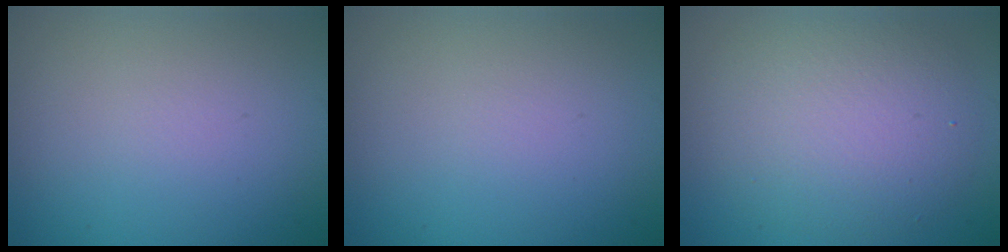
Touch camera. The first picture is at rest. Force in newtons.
{"total": 0.0}
{"total": 5.7, "press": 5.7, "slide": 0.6}